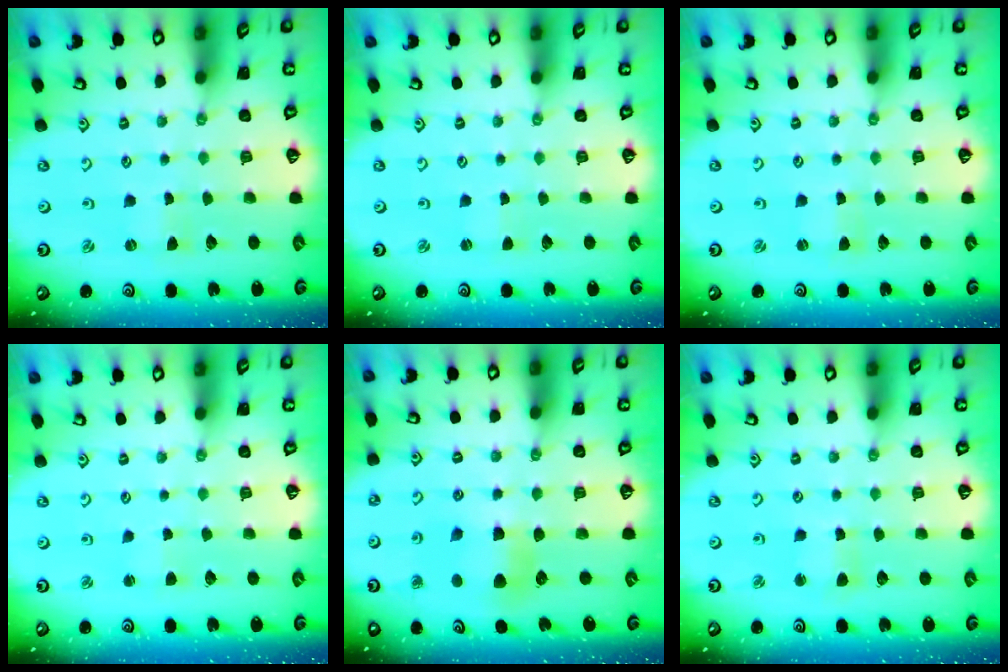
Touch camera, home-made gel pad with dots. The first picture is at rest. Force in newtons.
{"total": 0.0}
{"total": 0.7, "press": 0.7, "slide": 0.1}
{"total": 2.1, "press": 2.1, "slide": 0.2}
{"total": 6.1, "press": 6.1, "slide": 0.6}
{"total": 3.1, "press": 3.1, "slide": 0.3}